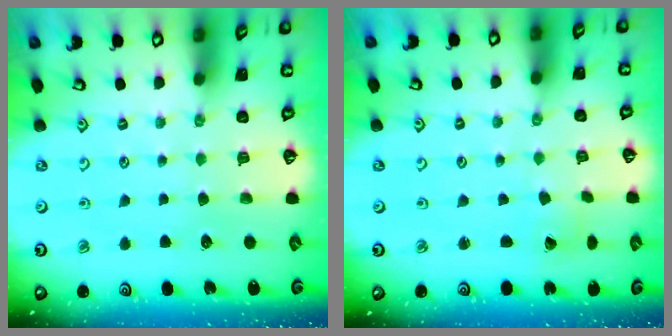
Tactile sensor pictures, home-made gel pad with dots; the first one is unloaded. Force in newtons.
{"total": 0.9, "press": 0.9, "slide": 0.0}